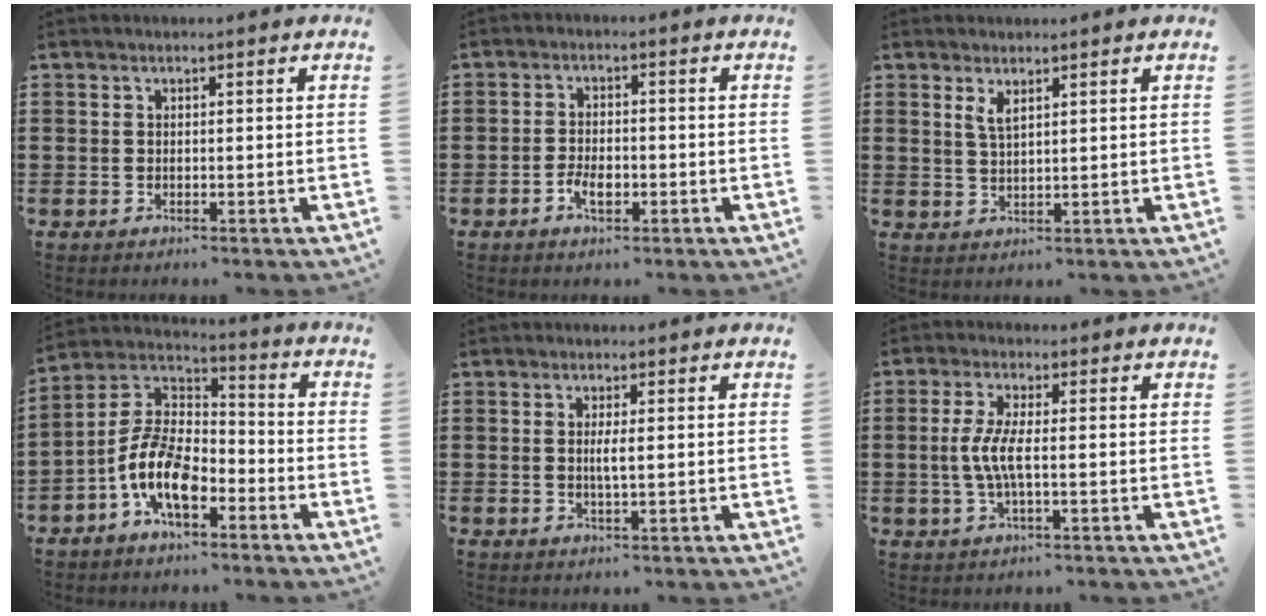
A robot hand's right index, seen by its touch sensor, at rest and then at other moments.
{"total": 3.6, "force": [-1.5, 1.6, 2.8], "torque": [-0.055, -0.001, -0.027]}
{"total": 2.2, "force": [1.4, 0.7, 1.6], "torque": [-0.035, 0.003, 0.024]}
{"total": 9.9, "force": [-4.7, 4.5, 7.5], "torque": [-0.185, -0.013, -0.099]}
{"total": 2.2, "force": [0.0, 0.2, 2.2], "torque": [-0.043, -0.005, -0.001]}
{"total": 4.9, "force": [-0.5, 0.8, 4.8], "torque": [-0.115, -0.010, -0.022]}